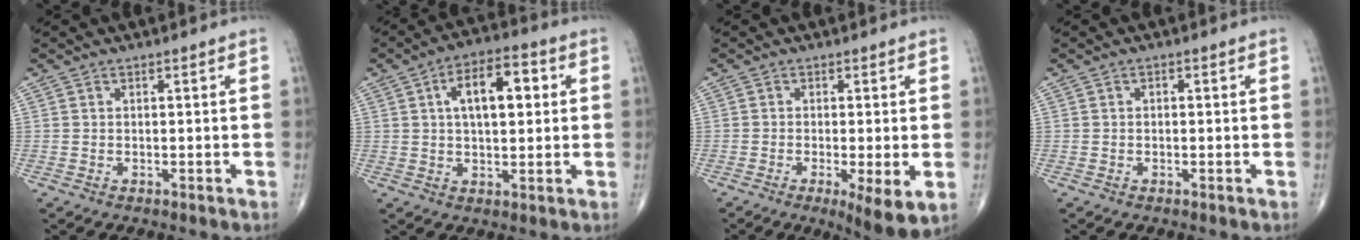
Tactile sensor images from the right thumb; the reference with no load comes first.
{"total": 11.0, "force": [2.5, 5.3, 9.3], "torque": [-0.130, 0.014, 0.035]}
{"total": 6.9, "force": [-1.9, 1.4, 6.4], "torque": [-0.104, -0.021, -0.032]}
{"total": 0.6, "force": [0.0, 0.4, 0.5], "torque": [-0.006, 0.001, 0.000]}